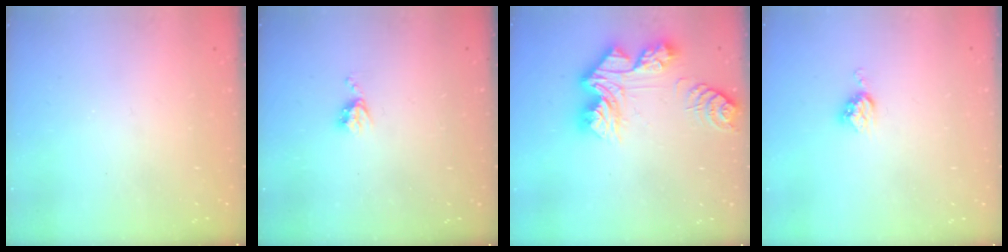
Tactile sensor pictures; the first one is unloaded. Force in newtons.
{"total": 4.3, "press": 4.2, "slide": 0.6}
{"total": 14.1, "press": 14.1, "slide": 1.5}
{"total": 5.1, "press": 5.1, "slide": 0.1}